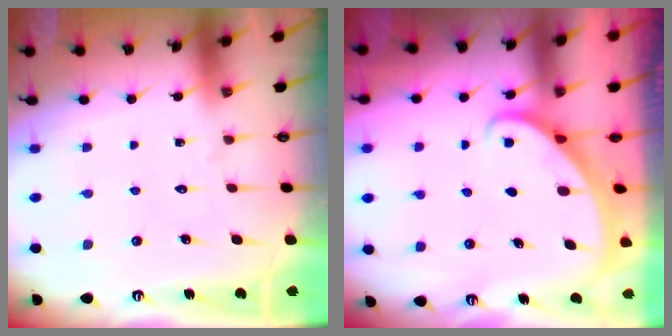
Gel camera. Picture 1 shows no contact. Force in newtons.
{"total": 1.9, "press": 1.9, "slide": 0.0}